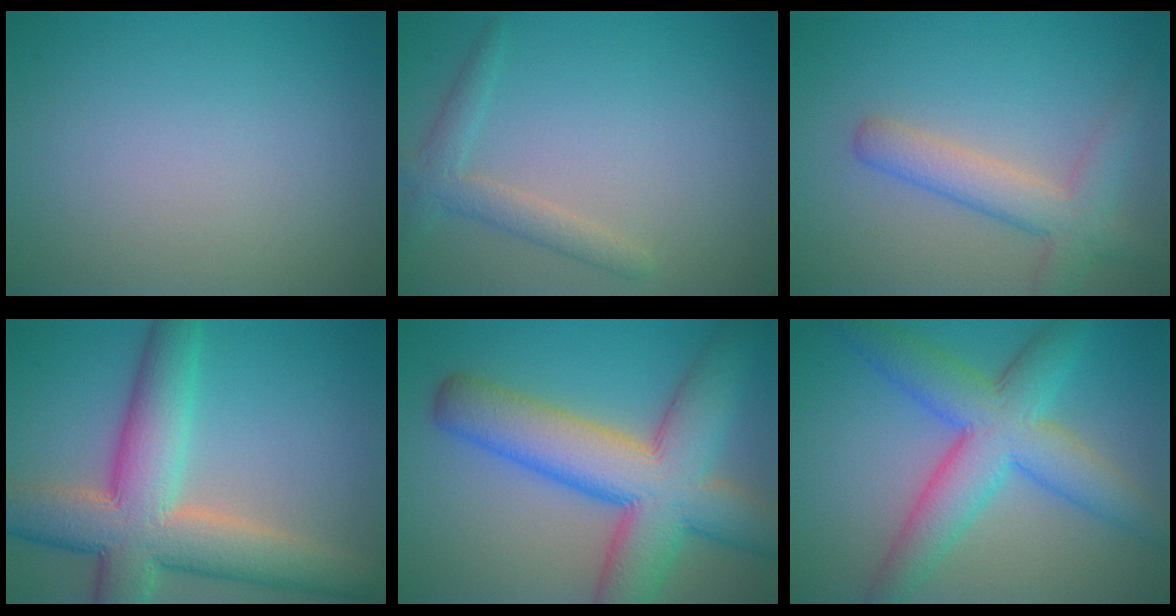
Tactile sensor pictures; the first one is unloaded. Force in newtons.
{"total": 2.3, "press": 2.3, "slide": 0.2}
{"total": 4.2, "press": 4.2, "slide": 0.1}
{"total": 10.3, "press": 10.2, "slide": 0.5}
{"total": 11.3, "press": 11.2, "slide": 0.4}
{"total": 7.9, "press": 7.9, "slide": 0.1}